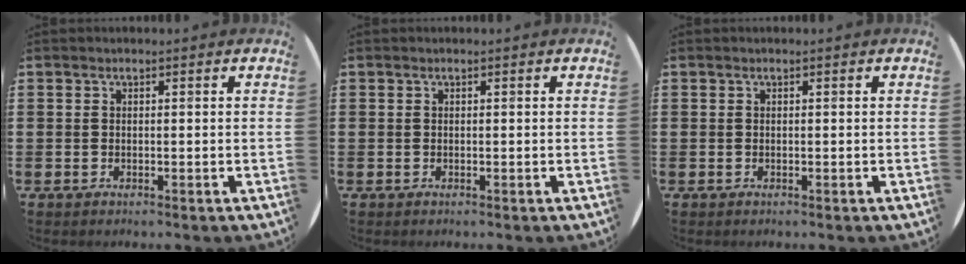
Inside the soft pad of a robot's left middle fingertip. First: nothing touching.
{"total": 0.0}
{"total": 0.0}